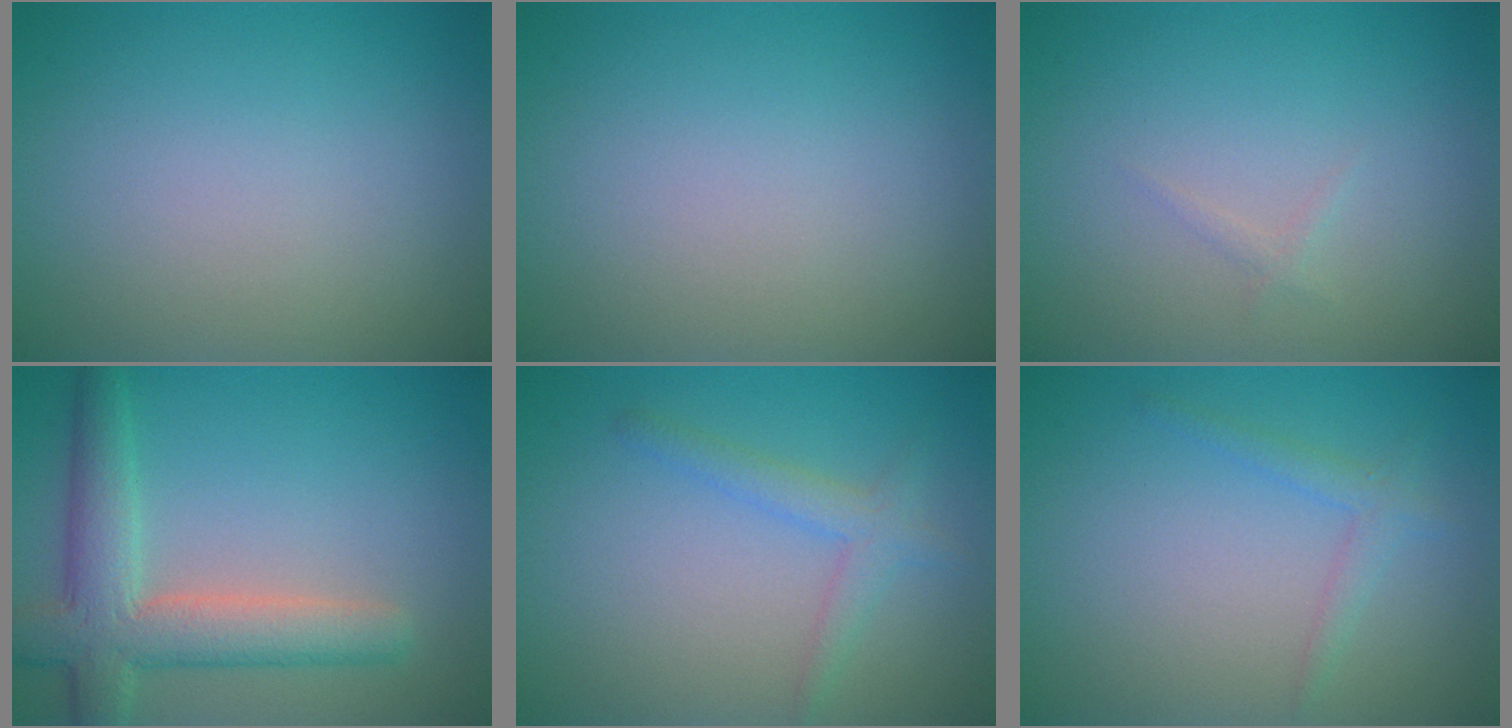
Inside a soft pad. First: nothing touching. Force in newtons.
{"total": 0.0}
{"total": 0.6, "press": 0.6, "slide": 0.1}
{"total": 6.1, "press": 6.1, "slide": 0.7}
{"total": 2.2, "press": 2.2, "slide": 0.1}
{"total": 1.5, "press": 1.5, "slide": 0.0}